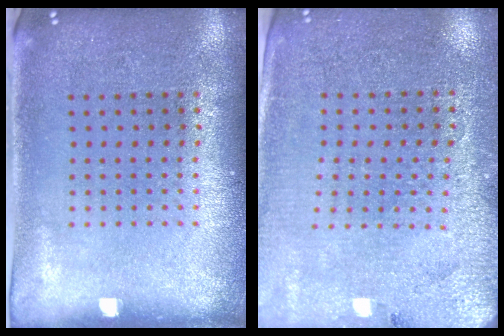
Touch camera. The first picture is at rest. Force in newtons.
{"total": 2.8, "press": 2.7, "slide": 0.5}